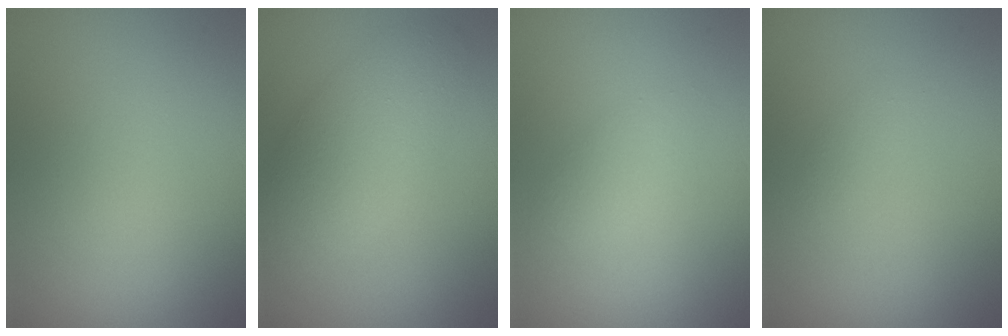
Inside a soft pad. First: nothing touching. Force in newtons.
{"total": 5.0, "press": 5.0, "slide": 0.4}
{"total": 1.6, "press": 1.6, "slide": 0.1}
{"total": 0.6, "press": 0.6, "slide": 0.1}